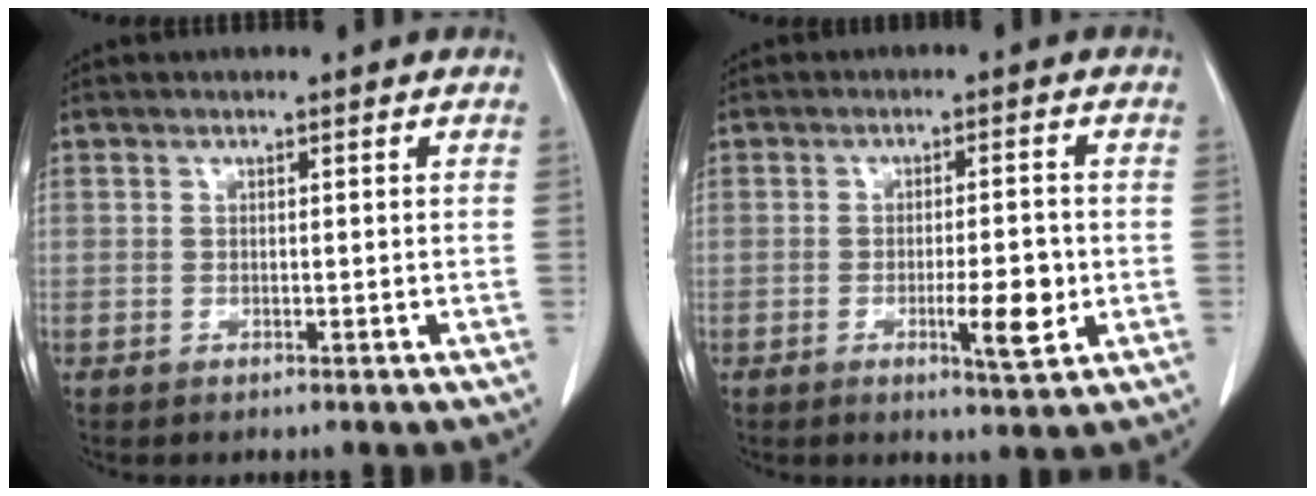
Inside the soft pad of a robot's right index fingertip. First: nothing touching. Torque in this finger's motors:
{"motor_torque": [0.53, -0.41, 0.14, 0.05]}